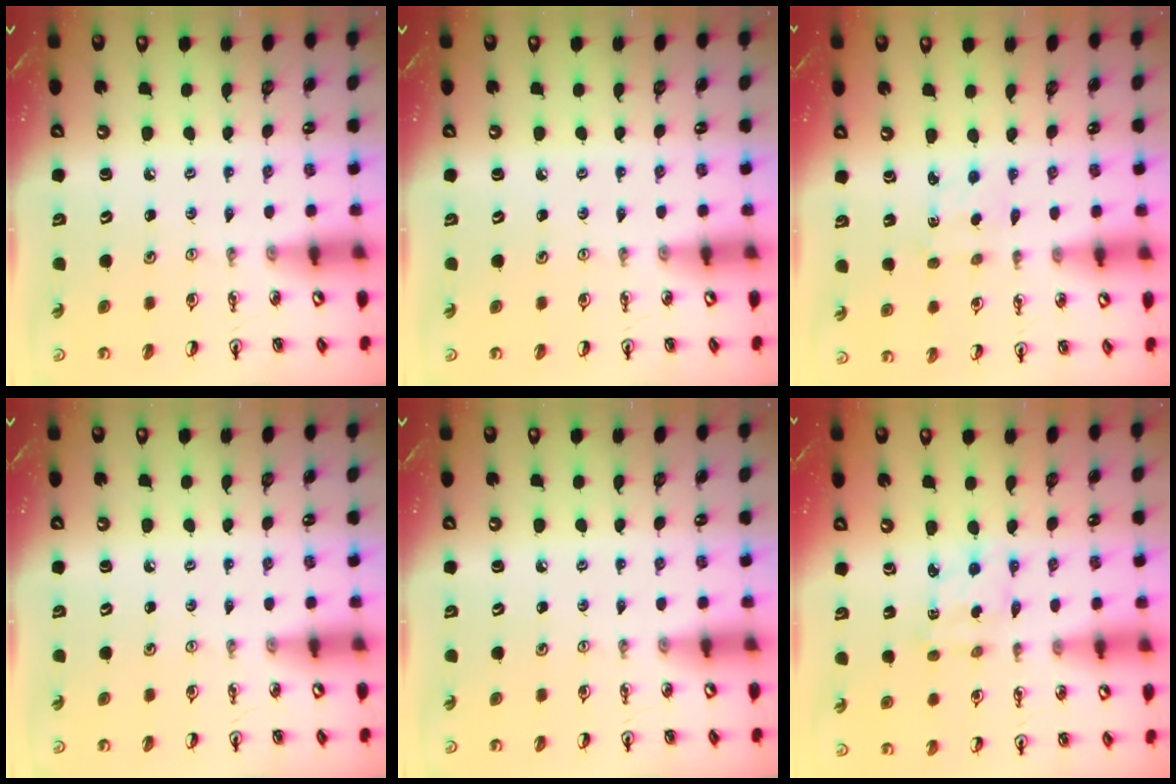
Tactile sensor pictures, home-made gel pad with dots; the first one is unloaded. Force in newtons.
{"total": 0.0}
{"total": 1.4, "press": 1.3, "slide": 0.4}
{"total": 0.0}
{"total": 0.0}
{"total": 2.2, "press": 2.1, "slide": 0.7}